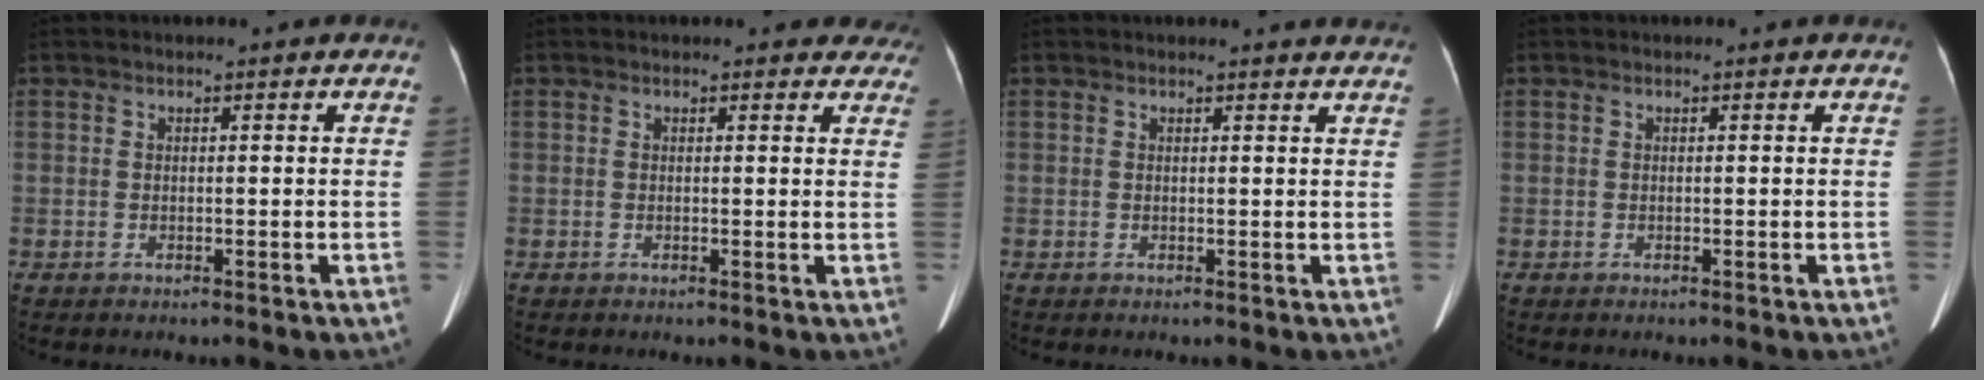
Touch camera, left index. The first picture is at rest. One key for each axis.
{"total": 5.6, "fx": 5.1, "fy": 2.3, "fz": 0.8, "tx": 0.023, "ty": -0.010, "tz": 0.027}
{"total": 4.1, "fx": 4.0, "fy": 0.3, "fz": 0.8, "tx": -0.011, "ty": -0.002, "tz": 0.027}
{"total": 0.0}